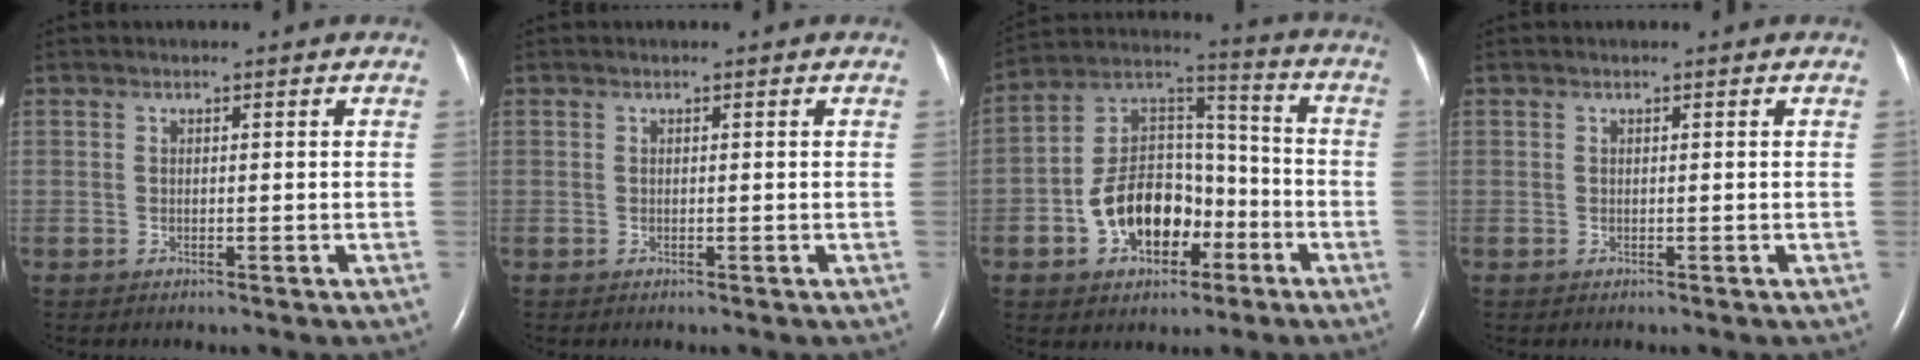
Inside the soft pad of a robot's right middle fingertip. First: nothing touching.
{"total": 0.0}
{"total": 13.5, "force": [-5.0, 8.4, 9.3], "torque": [-0.191, 0.036, -0.080]}
{"total": 0.0}